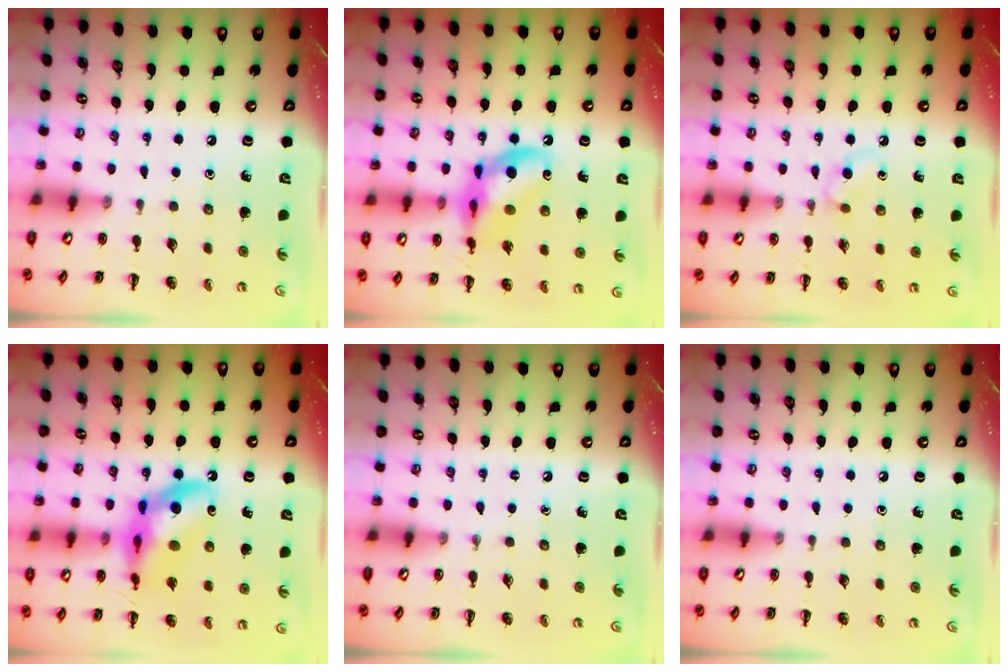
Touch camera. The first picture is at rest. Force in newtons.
{"total": 14.1, "press": 13.7, "slide": 3.2}
{"total": 2.4, "press": 2.1, "slide": 1.1}
{"total": 16.0, "press": 15.5, "slide": 3.9}
{"total": 0.0}
{"total": 0.0}